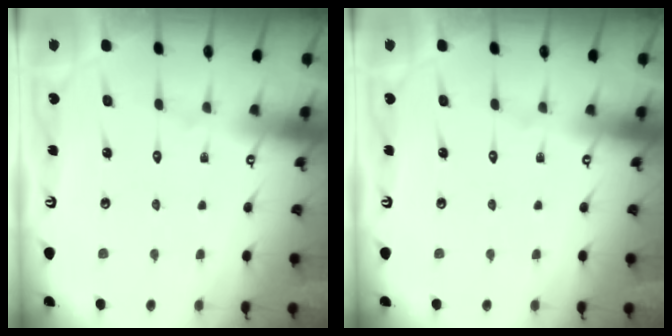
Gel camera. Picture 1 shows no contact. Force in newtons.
{"total": 0.0}